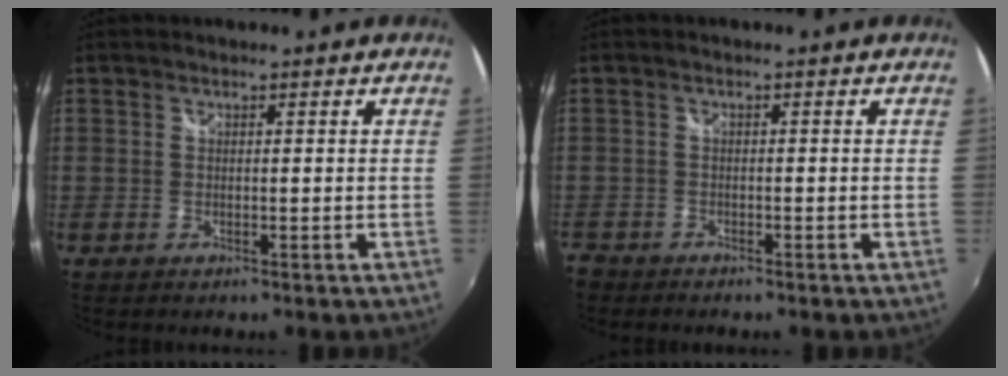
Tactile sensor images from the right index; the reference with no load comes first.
{"total": 3.0, "force": [-2.4, 1.8, 0.1], "torque": [-0.016, -0.002, -0.050]}